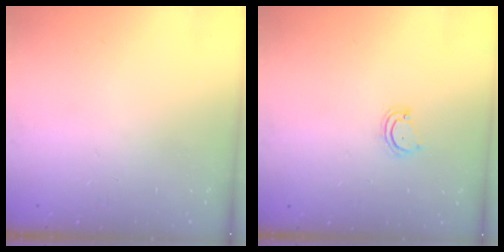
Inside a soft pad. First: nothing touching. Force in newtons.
{"total": 3.6, "press": 3.6, "slide": 0.3}